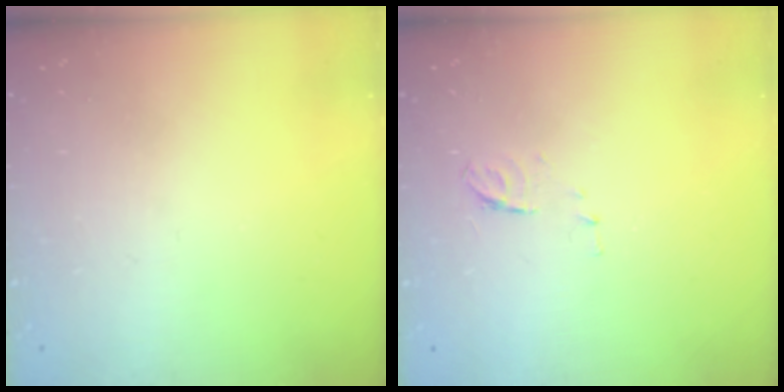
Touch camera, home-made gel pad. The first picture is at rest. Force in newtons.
{"total": 5.8, "press": 5.8, "slide": 0.7}